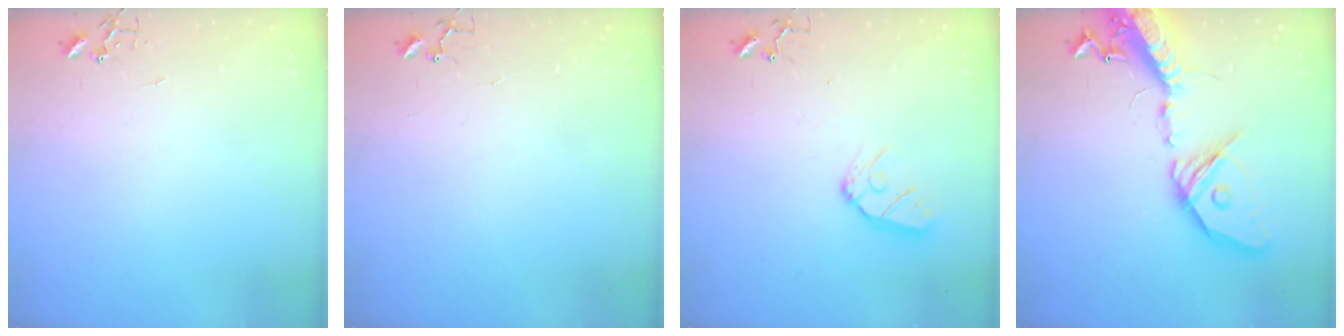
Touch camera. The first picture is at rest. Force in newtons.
{"total": 3.8, "press": 3.7, "slide": 0.3}
{"total": 9.7, "press": 9.7, "slide": 0.9}
{"total": 25.2, "press": 24.7, "slide": 4.9}